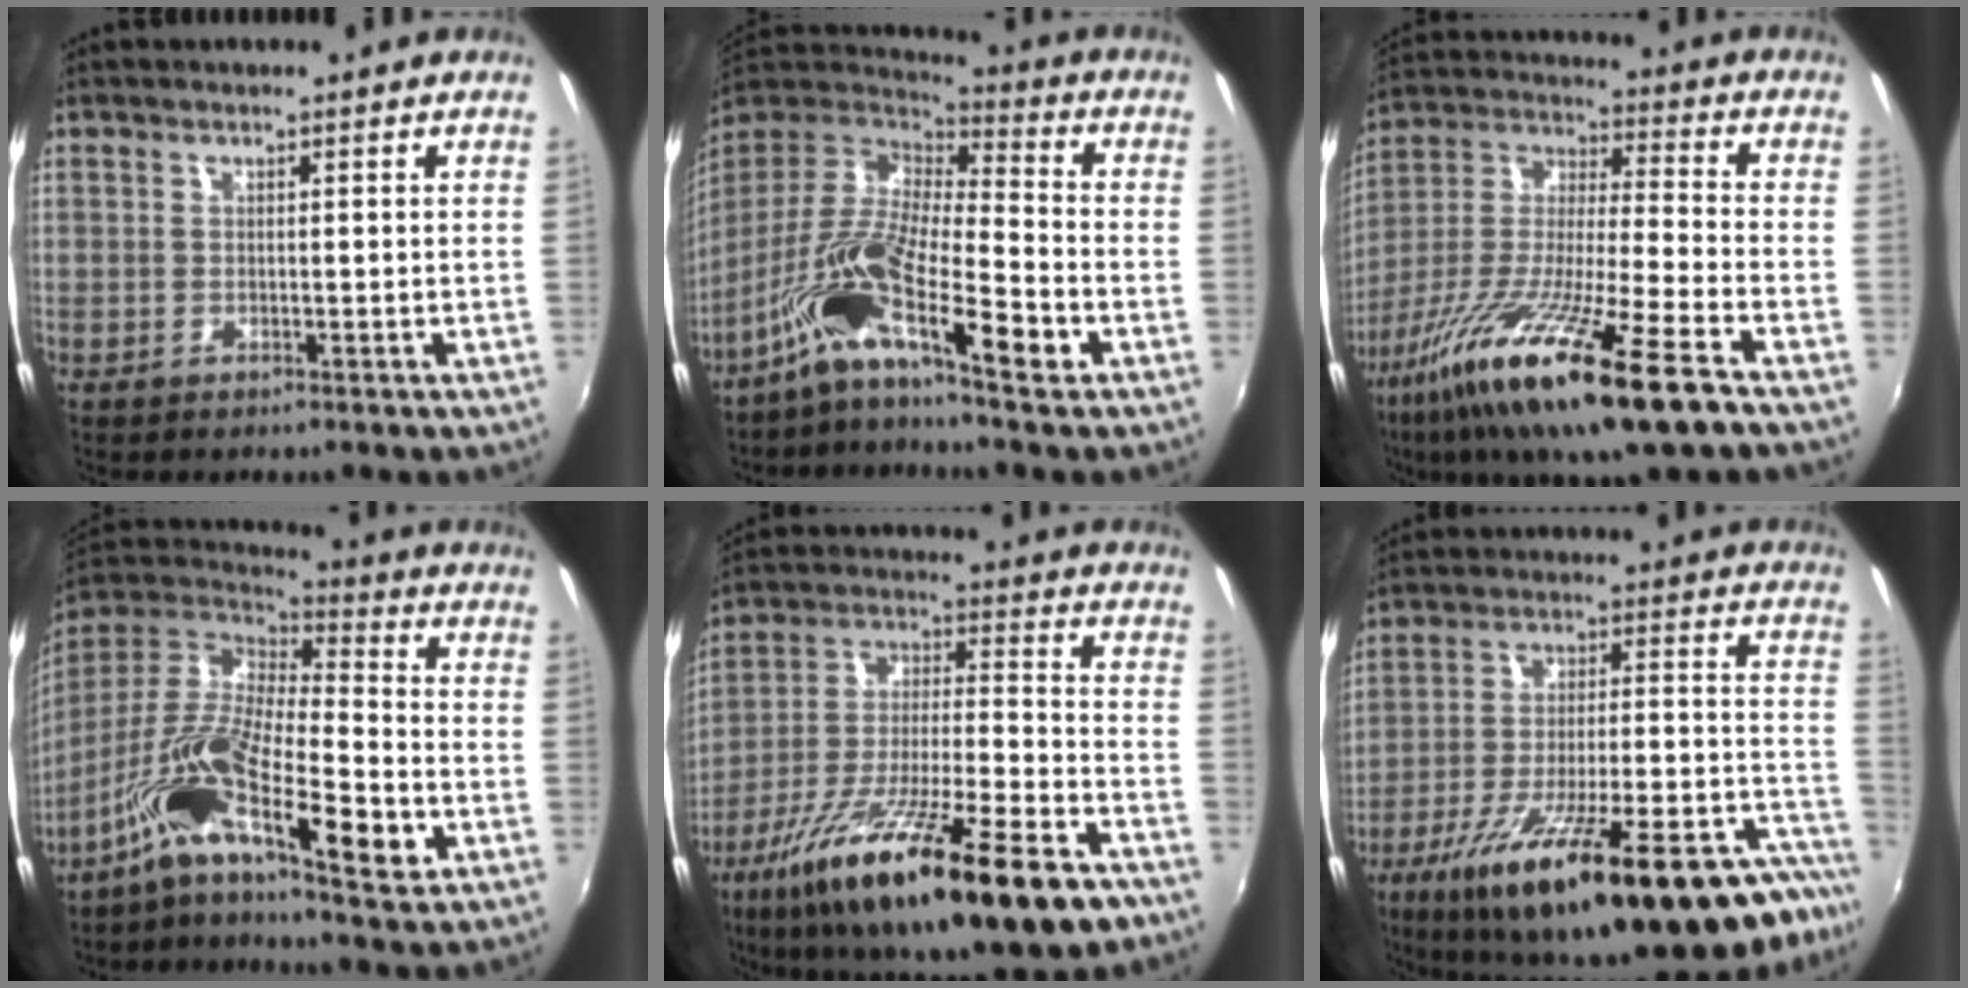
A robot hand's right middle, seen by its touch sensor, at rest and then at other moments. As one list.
[{"total": 15.2, "force": [-8.6, 2.7, 12.2], "torque": [-0.228, -0.003, -0.175]}, {"total": 23.0, "force": [-13.6, 2.3, 18.4], "torque": [-0.347, -0.056, -0.249]}, {"total": 16.6, "force": [-8.1, 4.0, 14.0], "torque": [-0.251, -0.009, -0.160]}, {"total": 27.4, "force": [-16.5, 5.7, 21.1], "torque": [-0.360, -0.063, -0.271]}, {"total": 34.0, "force": [-24.9, 7.2, 22.1], "torque": [-0.315, -0.046, -0.355]}]